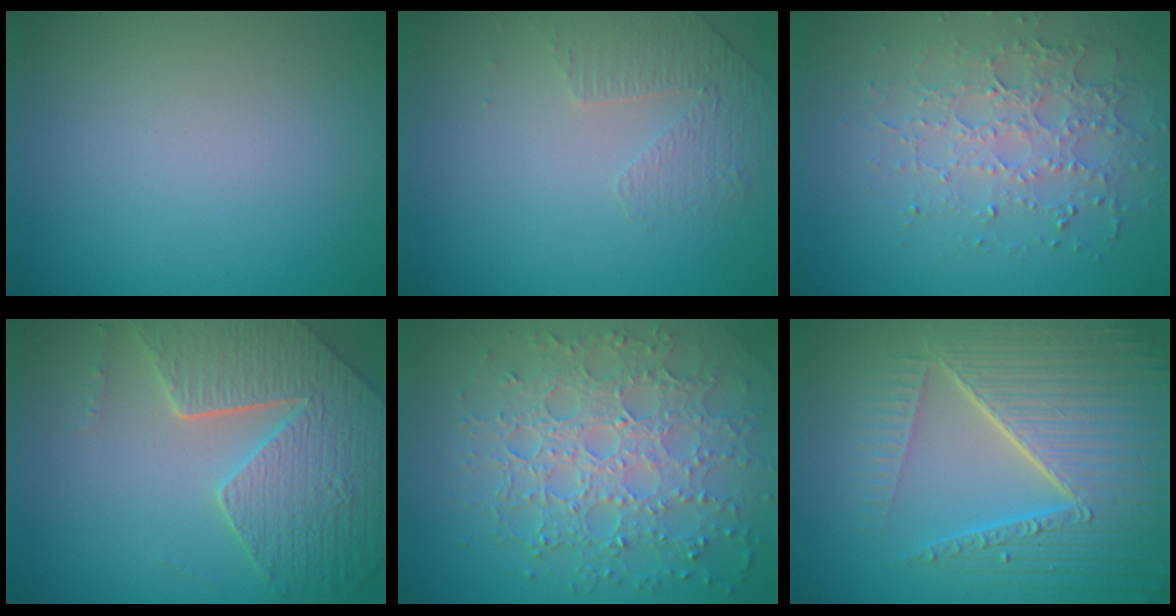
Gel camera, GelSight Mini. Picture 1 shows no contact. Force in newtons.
{"total": 1.6, "press": 1.2, "slide": 1.1}
{"total": 3.5, "press": 3.4, "slide": 0.9}
{"total": 7.8, "press": 5.8, "slide": 5.3}
{"total": 8.1, "press": 5.7, "slide": 5.8}
{"total": 8.6, "press": 6.0, "slide": 6.2}